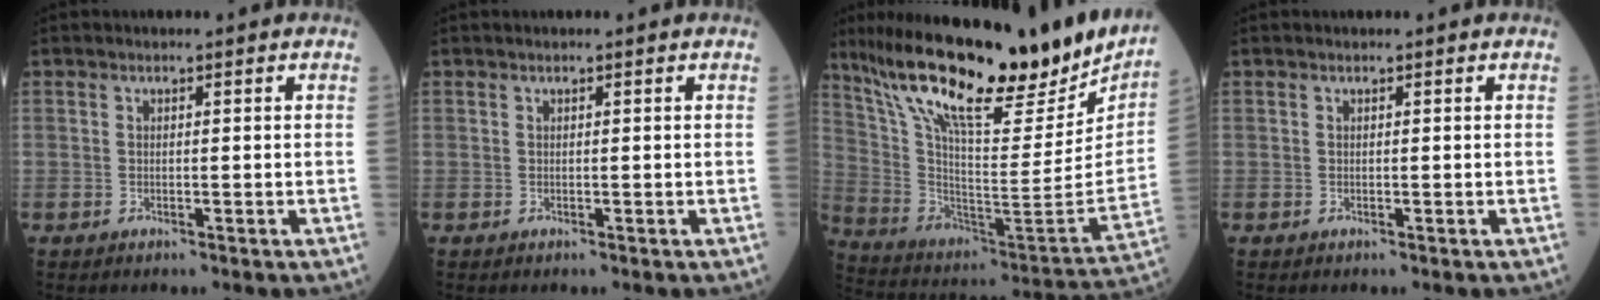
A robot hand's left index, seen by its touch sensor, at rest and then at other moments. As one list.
[{"total": 0.0}, {"total": 28.8, "force": [22.4, 5.7, 17.2], "torque": [-0.300, -0.029, 0.347]}, {"total": 0.0}]